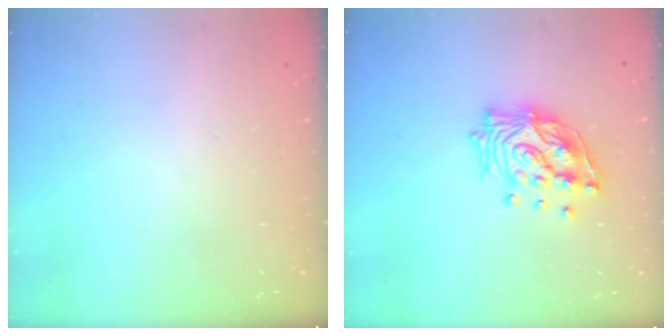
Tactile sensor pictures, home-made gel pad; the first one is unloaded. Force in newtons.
{"total": 14.1, "press": 14.0, "slide": 1.4}